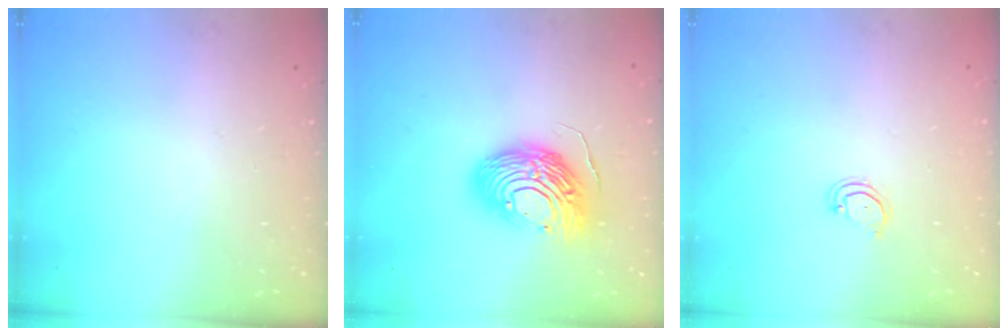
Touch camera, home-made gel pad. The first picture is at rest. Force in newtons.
{"total": 16.0, "press": 15.8, "slide": 2.4}
{"total": 3.0, "press": 3.0, "slide": 0.2}